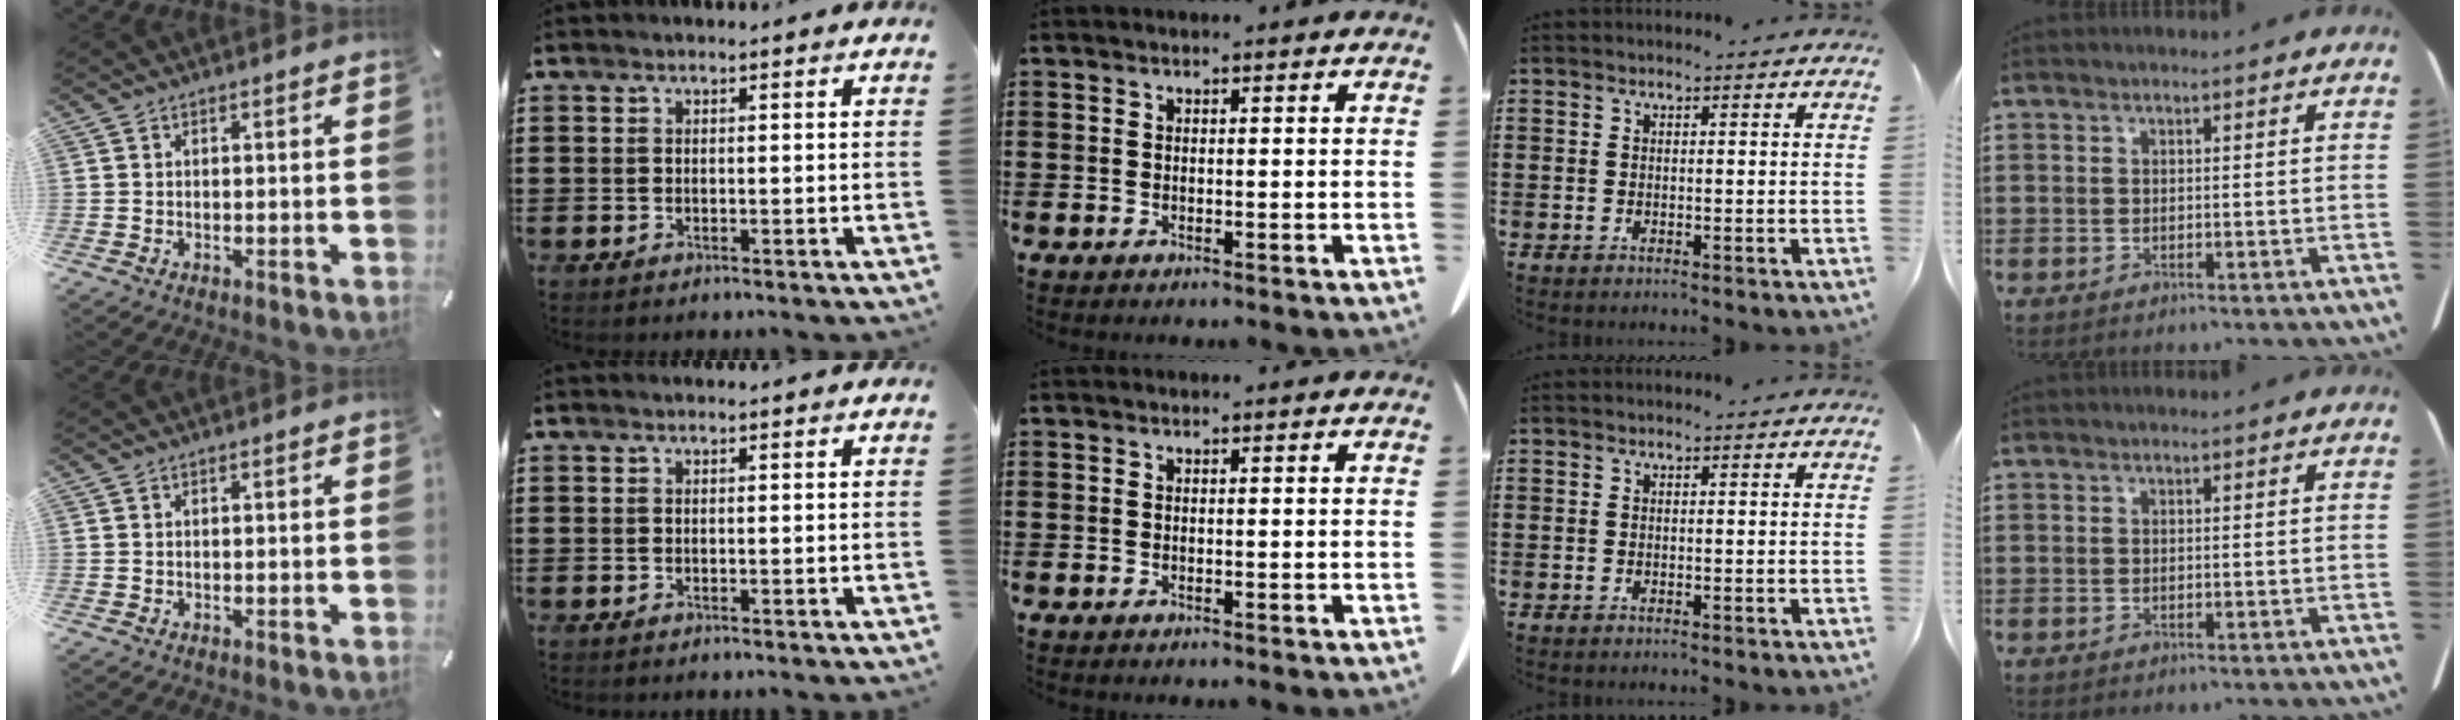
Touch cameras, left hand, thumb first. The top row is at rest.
{}